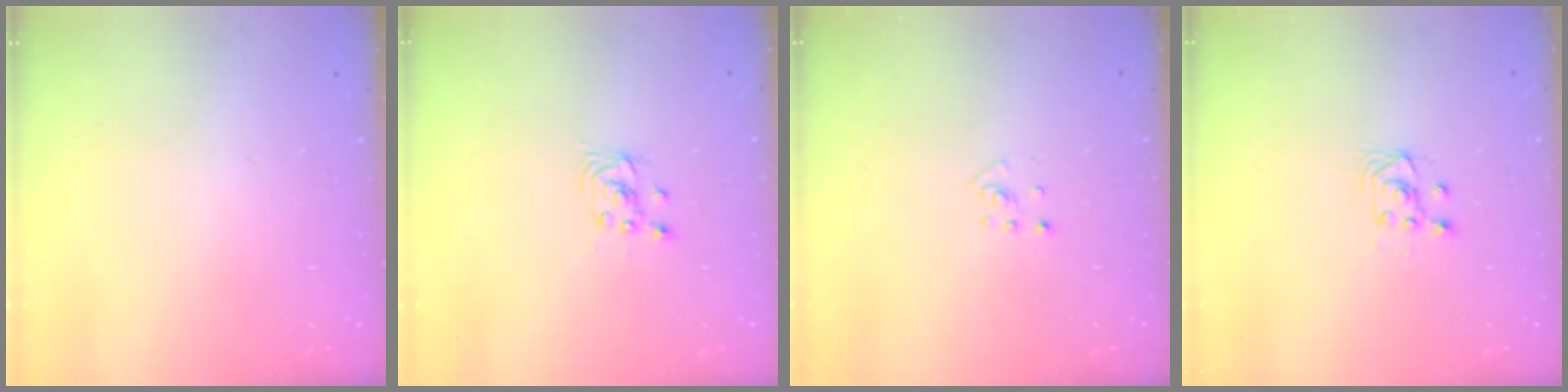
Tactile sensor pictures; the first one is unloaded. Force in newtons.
{"total": 2.2, "press": 2.2, "slide": 0.2}
{"total": 2.5, "press": 2.4, "slide": 0.5}
{"total": 2.9, "press": 2.6, "slide": 1.3}